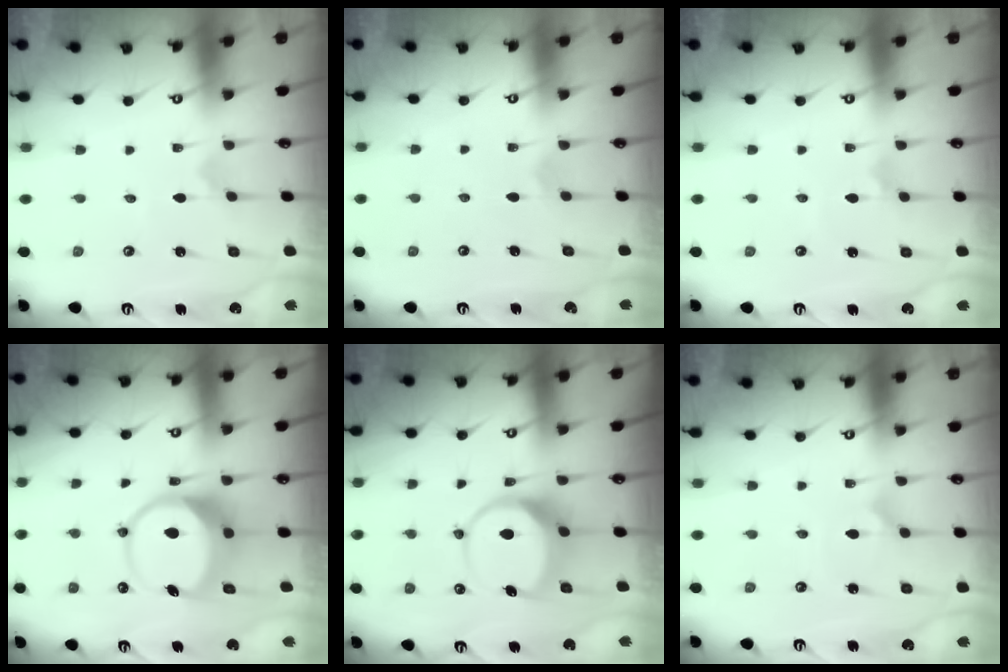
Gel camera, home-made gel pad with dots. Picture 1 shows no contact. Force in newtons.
{"total": 2.4, "press": 2.4, "slide": 0.2}
{"total": 1.3, "press": 1.2, "slide": 0.4}
{"total": 9.7, "press": 9.6, "slide": 1.5}
{"total": 8.0, "press": 7.9, "slide": 1.0}
{"total": 2.7, "press": 2.7, "slide": 0.4}